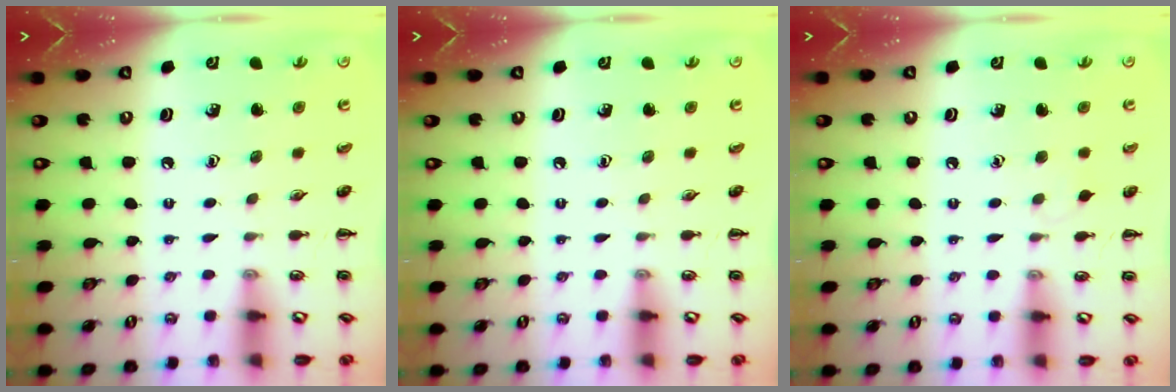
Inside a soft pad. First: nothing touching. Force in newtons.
{"total": 0.0}
{"total": 2.8, "press": 2.6, "slide": 1.1}